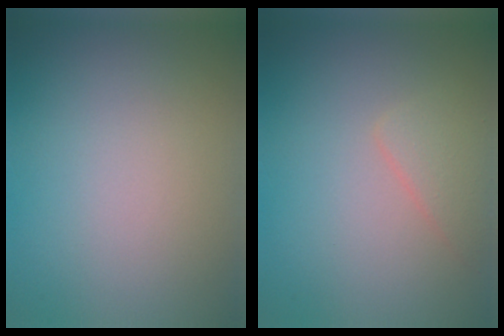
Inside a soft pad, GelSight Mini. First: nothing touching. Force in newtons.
{"total": 1.8, "press": 1.8, "slide": 0.1}